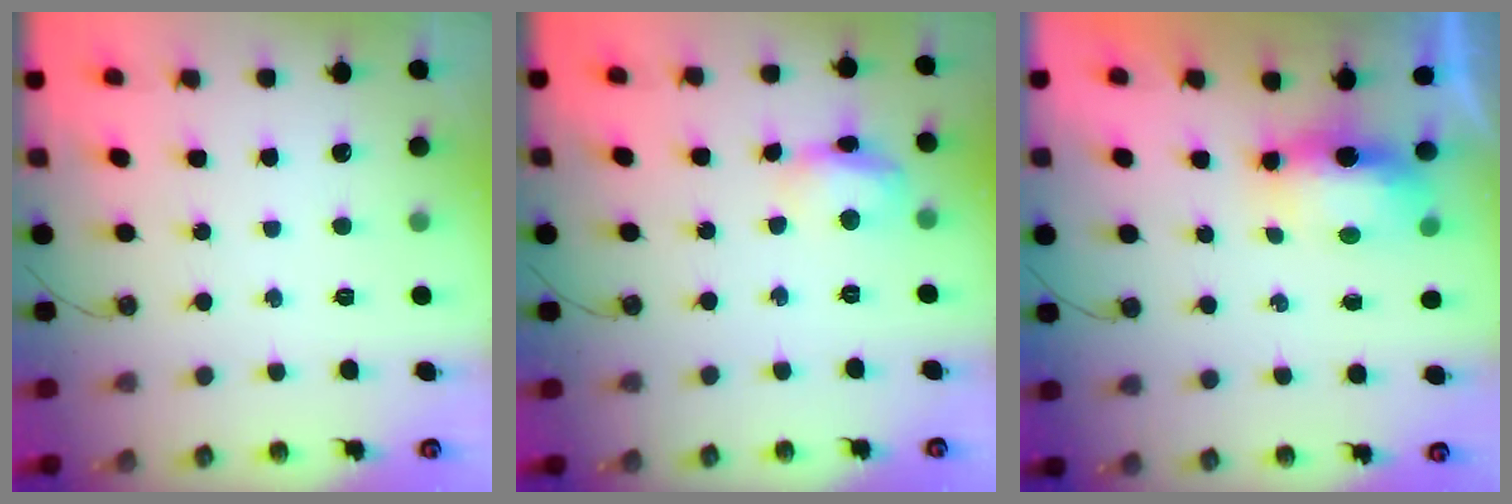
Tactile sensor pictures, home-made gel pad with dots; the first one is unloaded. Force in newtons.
{"total": 11.3, "press": 11.3, "slide": 0.9}
{"total": 15.1, "press": 9.0, "slide": 12.1}